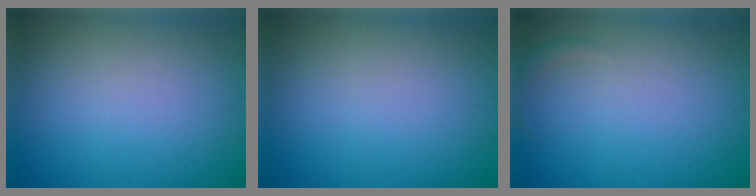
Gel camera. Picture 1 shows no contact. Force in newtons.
{"total": 0.0}
{"total": 0.9, "press": 0.9, "slide": 0.1}